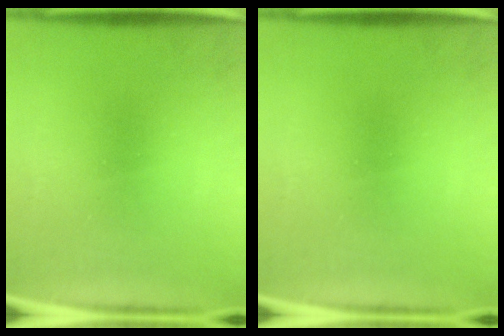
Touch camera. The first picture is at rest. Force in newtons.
{"total": 0.0}